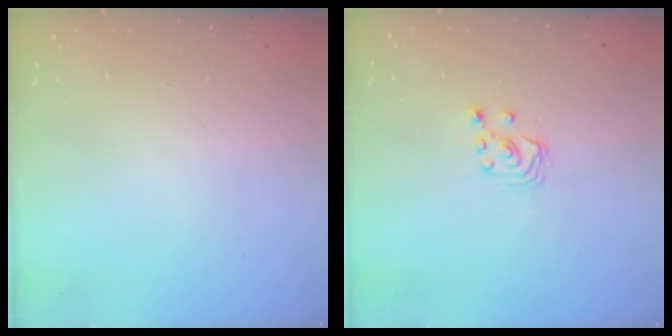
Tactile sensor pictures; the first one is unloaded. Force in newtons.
{"total": 2.9, "press": 2.8, "slide": 0.3}